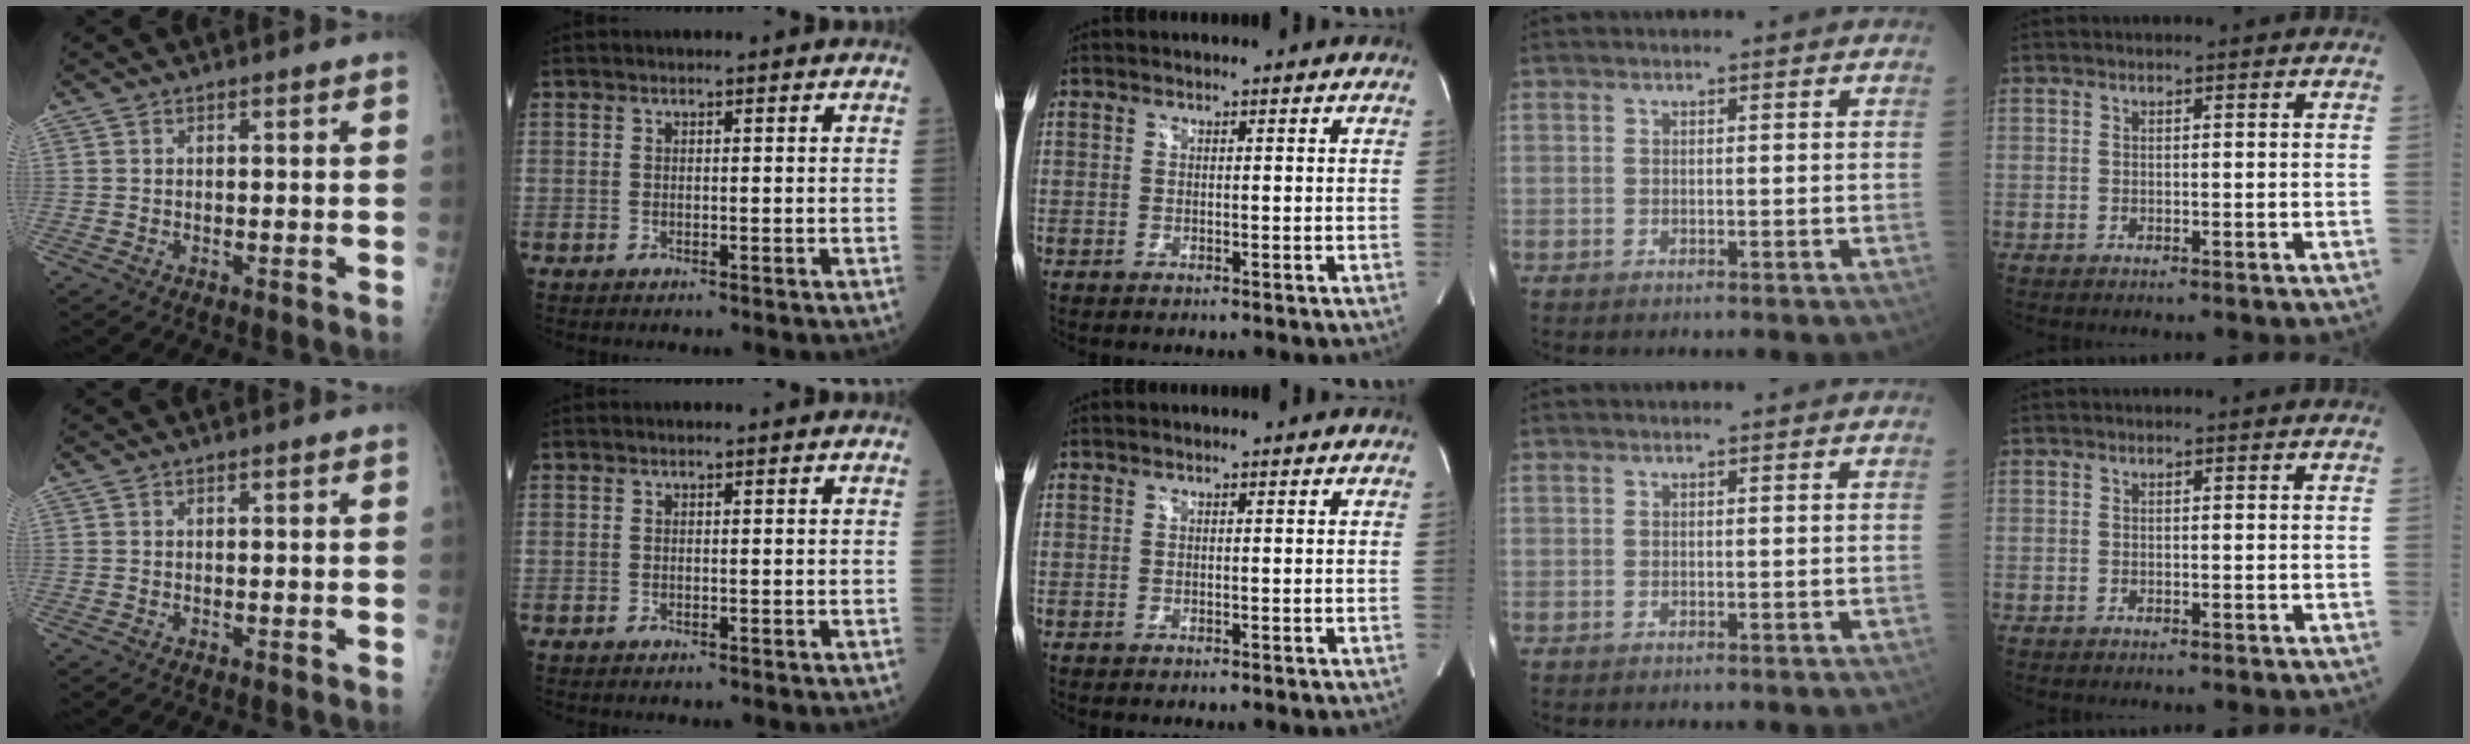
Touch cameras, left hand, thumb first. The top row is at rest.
{}